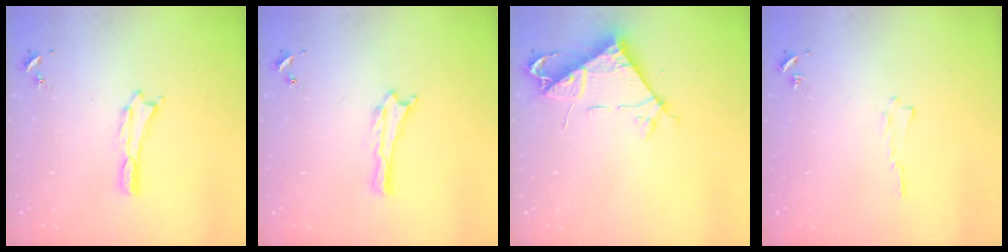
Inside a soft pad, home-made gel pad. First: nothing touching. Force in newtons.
{"total": 0.0}
{"total": 7.3, "press": 7.3, "slide": 0.8}
{"total": 0.0}